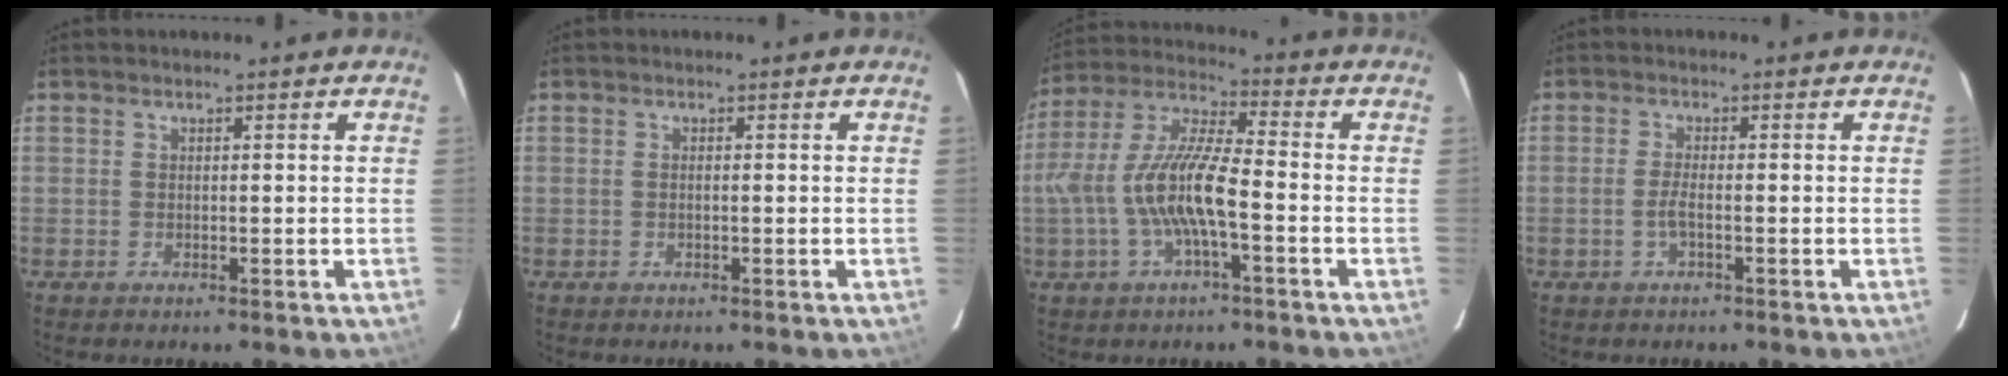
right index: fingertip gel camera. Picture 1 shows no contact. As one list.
[{"total": 0.0}, {"total": 12.5, "force": [-3.2, 2.7, 11.8], "torque": [-0.241, 0.004, -0.057]}, {"total": 2.0, "force": [-0.8, 0.1, 1.8], "torque": [-0.038, 0.002, -0.016]}]